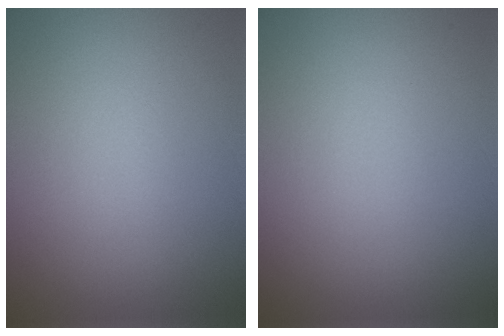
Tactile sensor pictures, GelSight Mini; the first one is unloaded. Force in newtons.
{"total": 0.0}